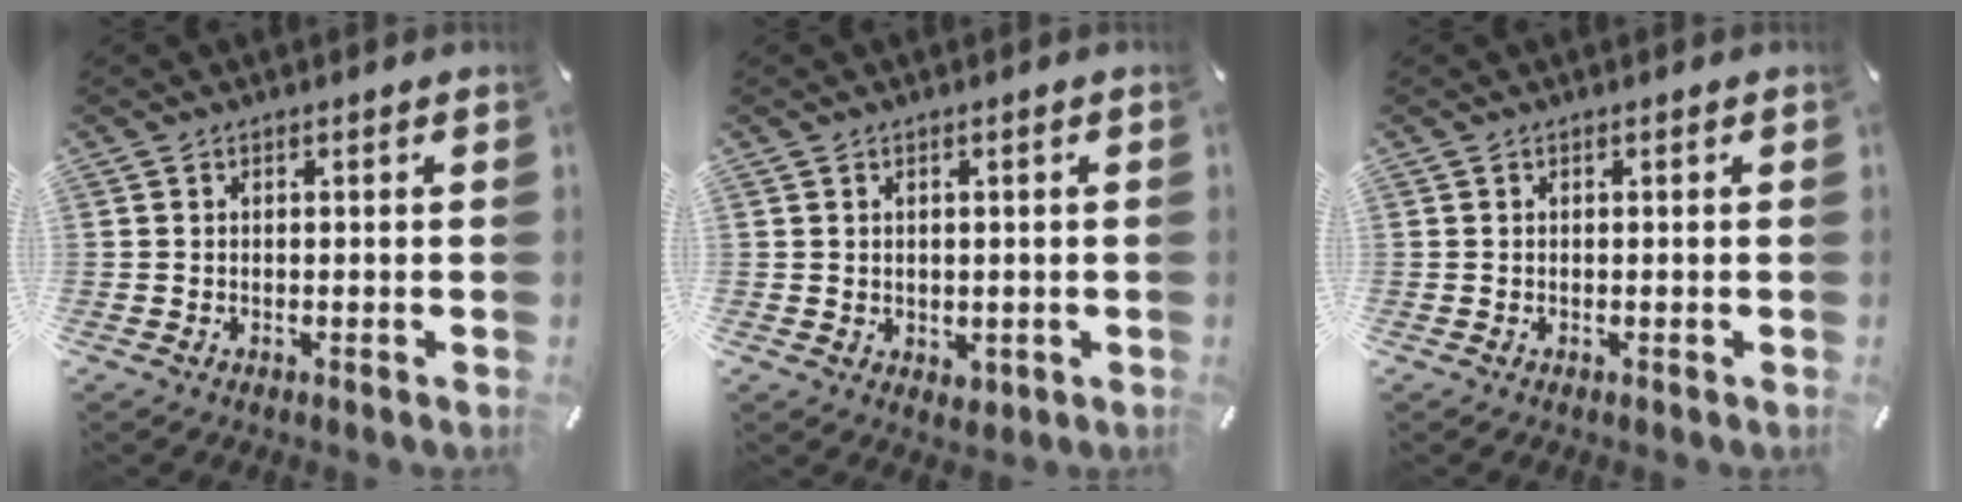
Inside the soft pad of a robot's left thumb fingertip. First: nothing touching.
{"total": 2.0, "force": [0.3, 1.9, 0.6], "torque": [-0.003, -0.001, 0.004]}
{"total": 0.0}